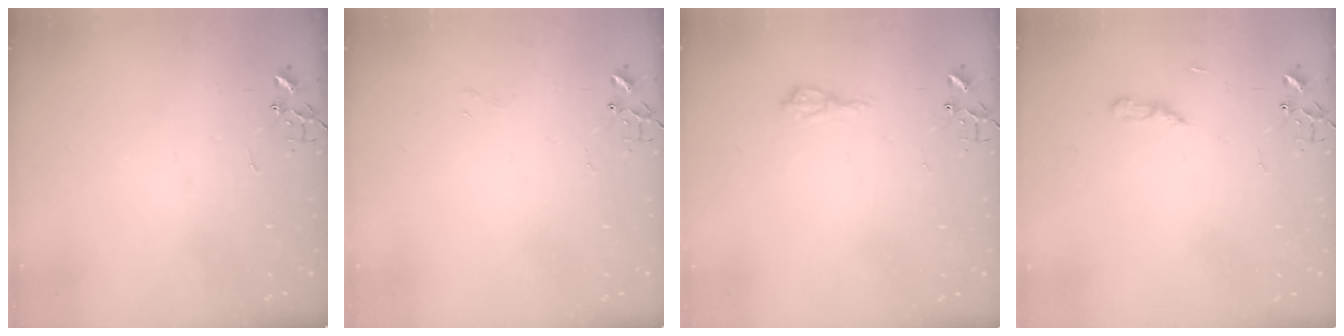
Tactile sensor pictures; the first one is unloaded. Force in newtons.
{"total": 3.4, "press": 3.4, "slide": 0.3}
{"total": 8.5, "press": 8.5, "slide": 0.8}
{"total": 3.8, "press": 3.8, "slide": 0.4}